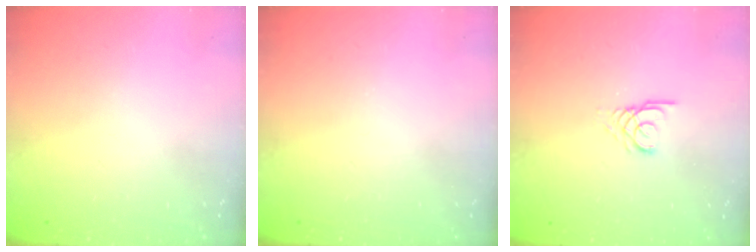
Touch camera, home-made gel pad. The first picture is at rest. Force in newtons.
{"total": 0.0}
{"total": 2.7, "press": 2.7, "slide": 0.3}